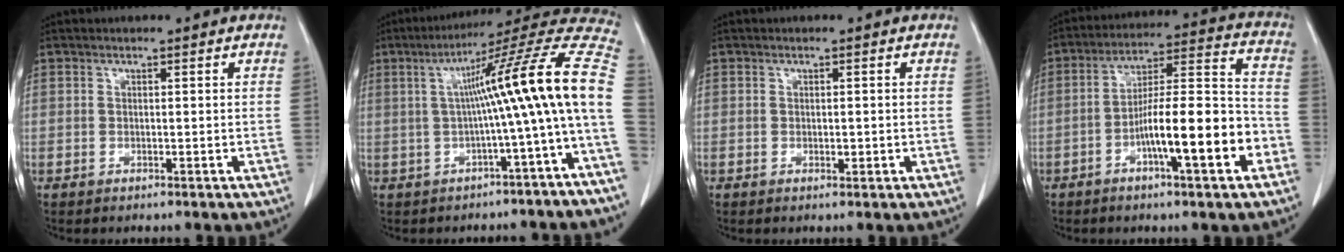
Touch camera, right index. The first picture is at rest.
{"total": 16.7, "force": [-0.9, -1.4, 16.6], "torque": [-0.221, 0.042, -0.023]}
{"total": 1.0, "force": [-0.2, 0.6, 0.8], "torque": [-0.010, 0.000, -0.002]}
{"total": 14.7, "force": [-5.6, 1.8, 13.5], "torque": [-0.218, 0.014, -0.089]}